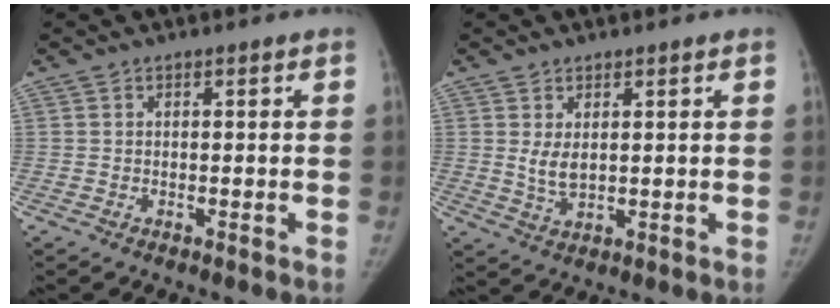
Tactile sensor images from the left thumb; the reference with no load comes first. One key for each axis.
{"total": 3.7, "fx": 1.1, "fy": 2.1, "fz": 2.8, "tx": -0.048, "ty": -0.014, "tz": 0.030}